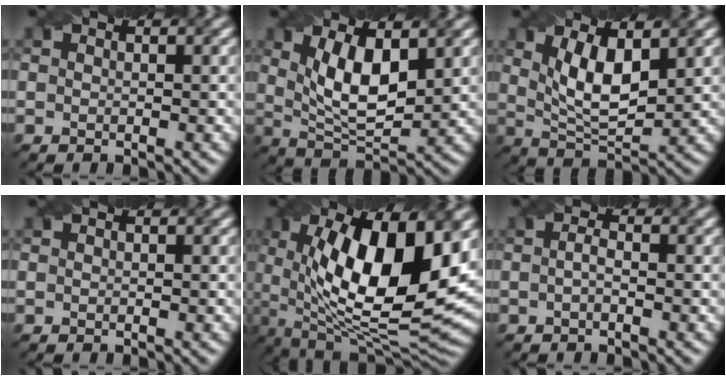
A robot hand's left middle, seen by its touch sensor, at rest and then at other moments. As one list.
[{"total": 6.8, "force": [1.9, 2.9, 5.8], "torque": [-0.113, -0.004, 0.039]}, {"total": 6.1, "force": [1.8, 2.5, 5.2], "torque": [-0.106, -0.006, 0.040]}, {"total": 0.0}, {"total": 14.9, "force": [2.6, 5.8, 13.5], "torque": [-0.216, -0.009, 0.037]}, {"total": 1.0, "force": [-0.4, 0.3, 0.9], "torque": [-0.022, 0.001, -0.007]}]